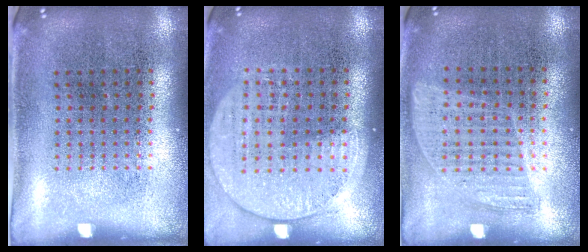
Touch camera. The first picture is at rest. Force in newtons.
{"total": 1.5, "press": 1.4, "slide": 0.5}
{"total": 0.9, "press": 0.8, "slide": 0.4}